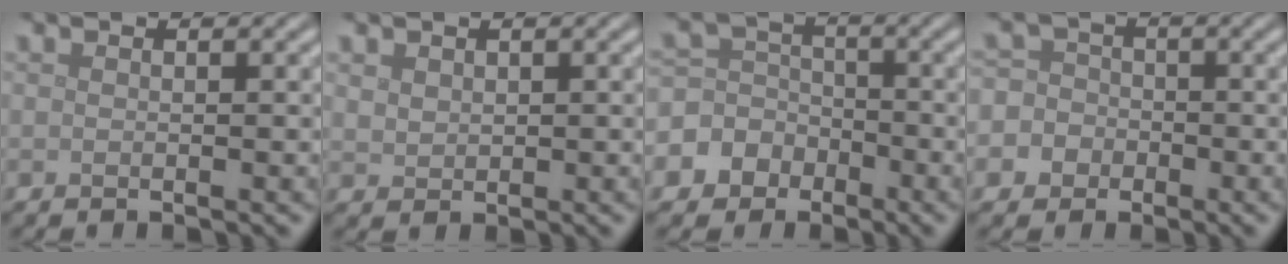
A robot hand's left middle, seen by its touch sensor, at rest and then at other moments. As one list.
[{"total": 1.2, "force": [0.7, 0.9, 0.4], "torque": [-0.010, -0.002, 0.018]}, {"total": 7.6, "force": [-3.2, 6.8, 1.2], "torque": [-0.028, 0.013, -0.082]}, {"total": 6.5, "force": [-2.7, 5.8, 1.1], "torque": [-0.024, 0.004, -0.076]}]